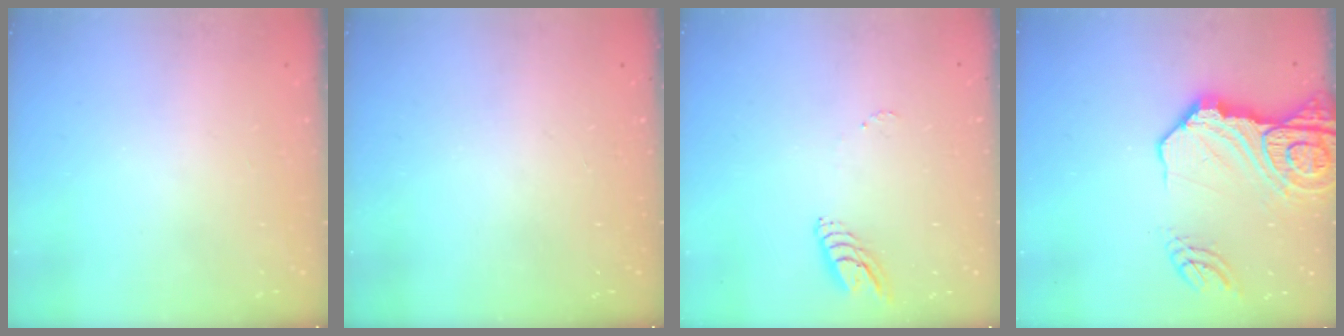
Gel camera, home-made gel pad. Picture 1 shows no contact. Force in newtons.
{"total": 0.0}
{"total": 6.0, "press": 6.0, "slide": 0.5}
{"total": 19.4, "press": 19.2, "slide": 2.3}